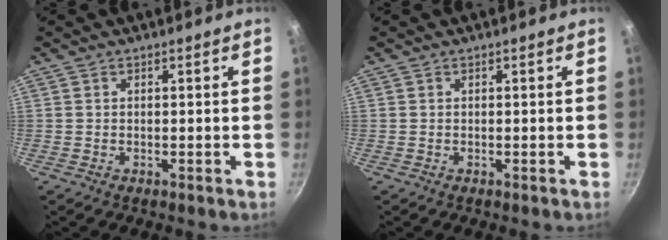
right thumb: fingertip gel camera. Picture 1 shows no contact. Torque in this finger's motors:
{"motor_torque": [0.00, 0.00, 0.09, -0.09, 0.00]}